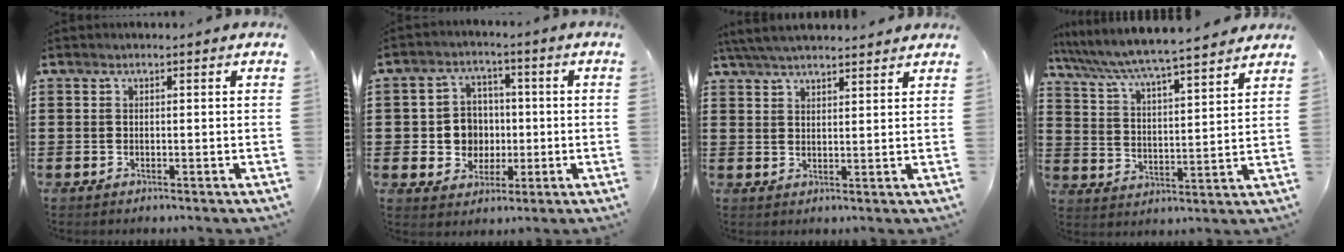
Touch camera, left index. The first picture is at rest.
{"total": 6.5, "force": [-0.3, 6.1, 2.3], "torque": [-0.057, 0.016, -0.005]}
{"total": 4.9, "force": [4.6, 0.5, 1.7], "torque": [-0.047, -0.008, 0.084]}
{"total": 5.4, "force": [5.1, -0.2, 2.0], "torque": [-0.063, -0.037, 0.080]}